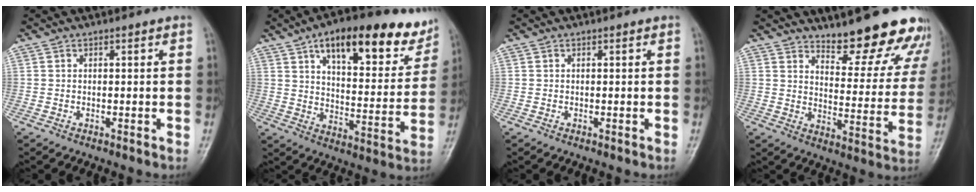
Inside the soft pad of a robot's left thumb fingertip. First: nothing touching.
{"total": 20.4, "force": [12.4, 7.8, 14.1], "torque": [-0.160, -0.040, 0.185]}
{"total": 0.0}
{"total": 17.6, "force": [15.3, 4.9, 7.3], "torque": [-0.041, -0.126, 0.191]}